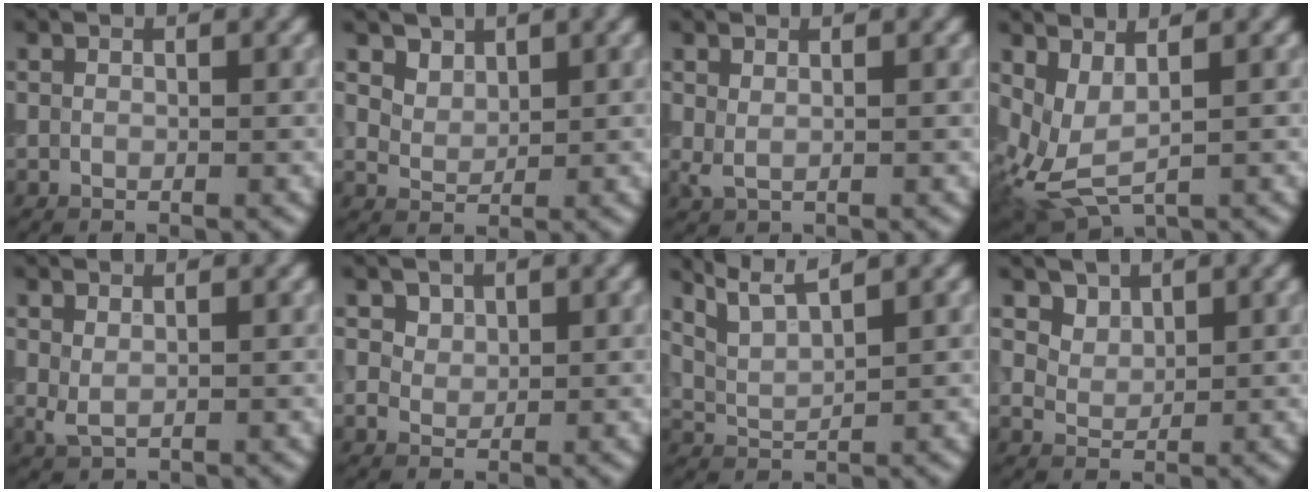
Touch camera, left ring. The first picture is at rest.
{"total": 3.0, "force": [2.2, 1.7, 1.0], "torque": [-0.034, -0.014, 0.062]}
{"total": 1.1, "force": [0.5, 0.4, 0.8], "torque": [-0.020, -0.002, 0.013]}
{"total": 4.8, "force": [0.5, 2.1, 4.2], "torque": [-0.115, -0.009, 0.016]}
{"total": 1.2, "force": [0.5, 0.6, 0.9], "torque": [-0.023, -0.002, 0.014]}
{"total": 2.7, "force": [1.7, 1.8, 1.0], "torque": [-0.033, -0.006, 0.040]}
{"total": 4.3, "force": [3.5, 0.8, 2.3], "torque": [-0.052, 0.013, 0.066]}
{"total": 2.9, "force": [2.1, 1.7, 0.9], "torque": [-0.032, -0.018, 0.062]}